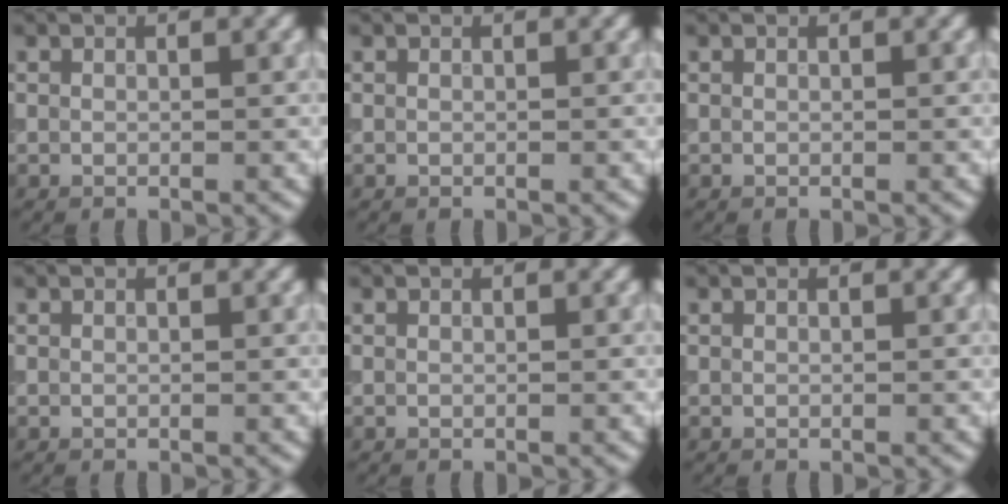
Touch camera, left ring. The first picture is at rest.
{"total": 0.0}
{"total": 0.0}
{"total": 0.0}
{"total": 0.0}
{"total": 0.0}